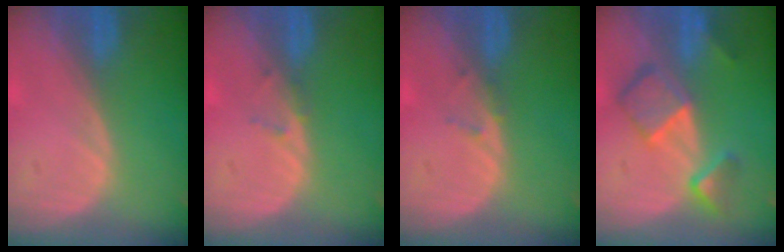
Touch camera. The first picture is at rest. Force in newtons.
{"total": 1.1, "press": 0.8, "slide": 0.7}
{"total": 1.1, "press": 0.8, "slide": 0.7}
{"total": 7.7, "press": 6.7, "slide": 3.8}